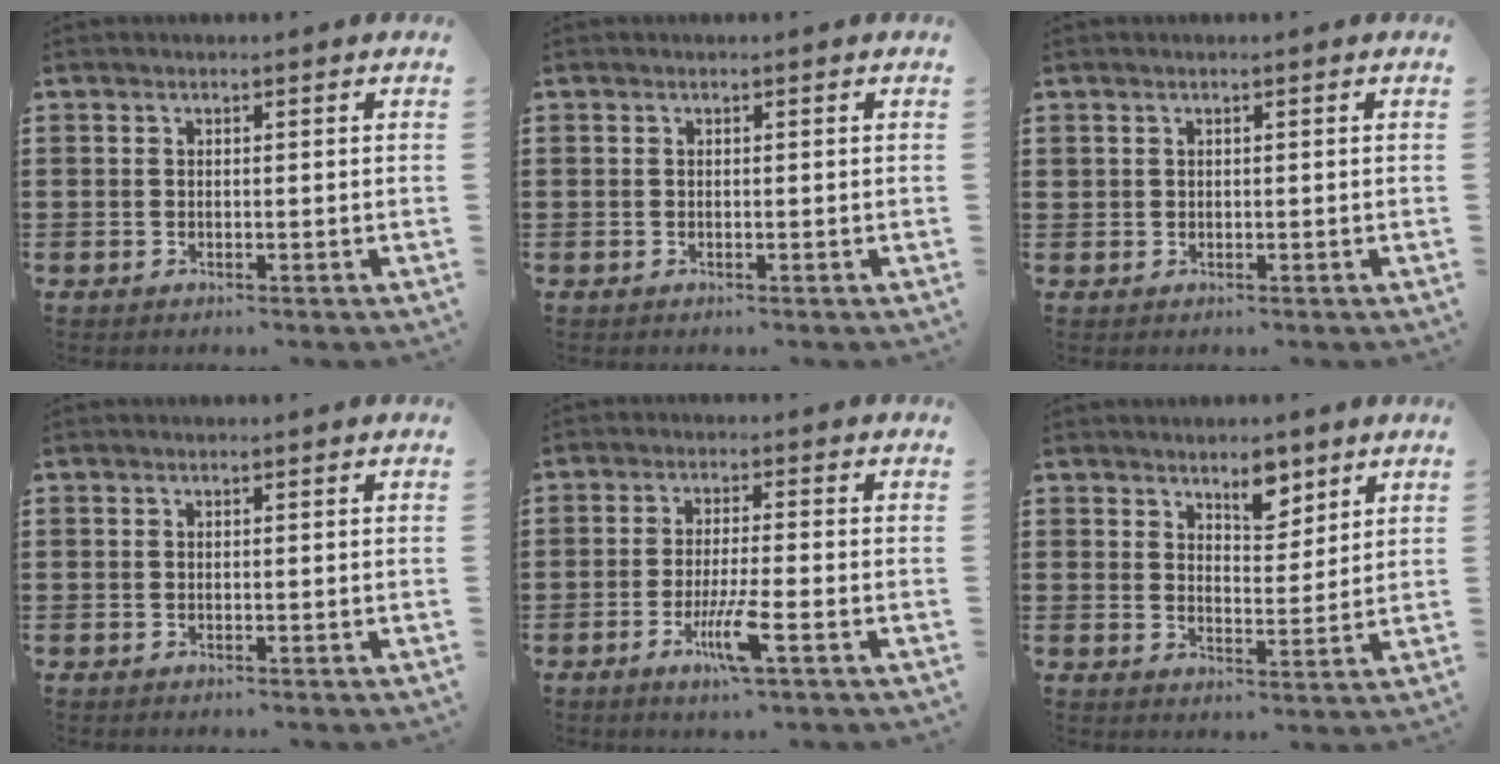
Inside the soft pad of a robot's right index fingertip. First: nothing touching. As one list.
[{"total": 0.0}, {"total": 0.6, "force": [0.4, 0.5, 0.1], "torque": [-0.003, 0.002, 0.008]}, {"total": 0.0}, {"total": 6.5, "force": [-3.0, 0.5, 5.7], "torque": [-0.110, -0.014, -0.053]}, {"total": 5.4, "force": [4.2, 2.4, 2.5], "torque": [-0.037, -0.007, 0.072]}]